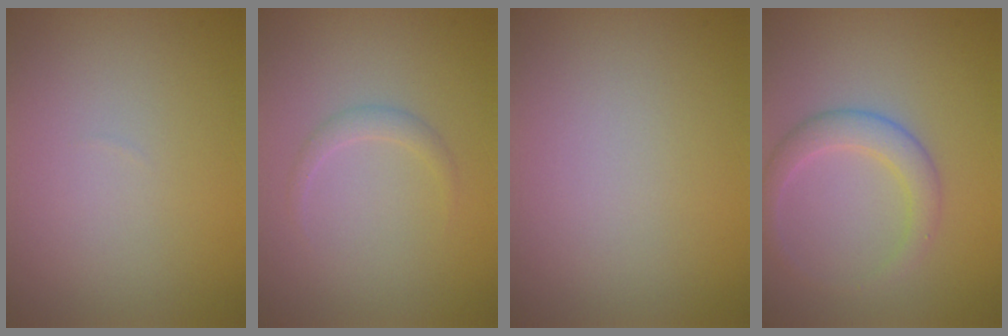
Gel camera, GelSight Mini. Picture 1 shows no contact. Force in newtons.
{"total": 1.1, "press": 1.1, "slide": 0.1}
{"total": 0.0}
{"total": 2.8, "press": 2.8, "slide": 0.0}